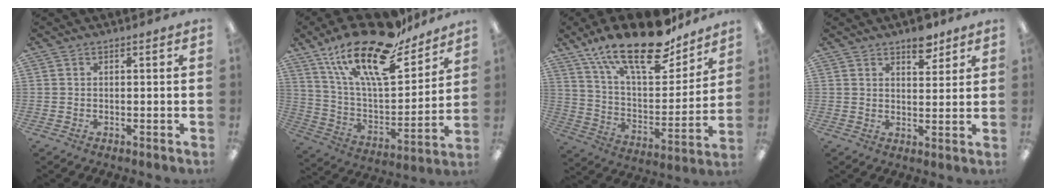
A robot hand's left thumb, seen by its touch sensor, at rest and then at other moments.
{"total": 23.7, "force": [17.1, 8.4, 14.0], "torque": [-0.241, -0.110, 0.290]}
{"total": 23.7, "force": [17.4, 8.4, 13.7], "torque": [-0.225, -0.105, 0.298]}
{"total": 6.1, "force": [4.7, 2.9, 2.7], "torque": [-0.016, -0.030, 0.077]}